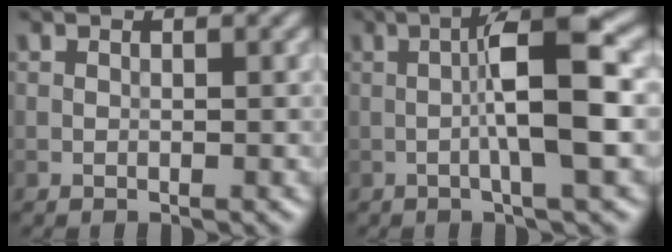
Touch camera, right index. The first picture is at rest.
{"total": 6.5, "force": [-0.4, 0.8, 6.4], "torque": [-0.109, 0.015, -0.012]}